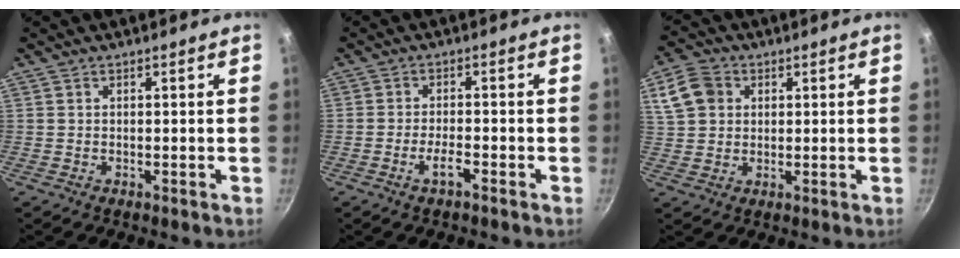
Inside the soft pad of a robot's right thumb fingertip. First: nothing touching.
{"total": 3.4, "force": [-2.0, 0.8, 2.6], "torque": [-0.051, 0.014, -0.039]}
{"total": 9.2, "force": [2.9, 7.5, 4.5], "torque": [-0.076, 0.006, 0.047]}